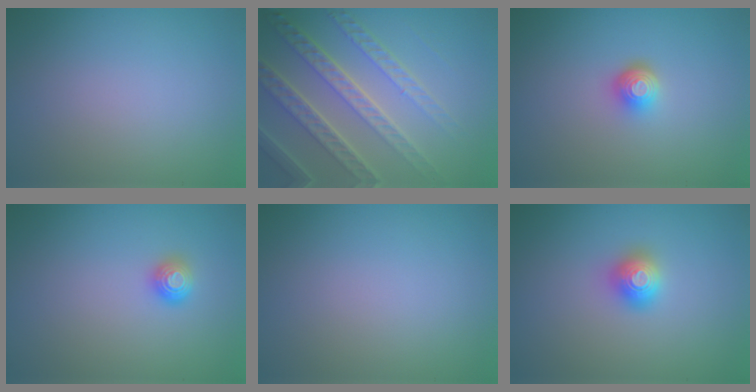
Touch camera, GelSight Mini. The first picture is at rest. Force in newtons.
{"total": 7.7, "press": 5.4, "slide": 5.5}
{"total": 2.2, "press": 1.4, "slide": 1.6}
{"total": 1.1, "press": 1.1, "slide": 0.1}
{"total": 0.0}
{"total": 2.0, "press": 2.0, "slide": 0.2}